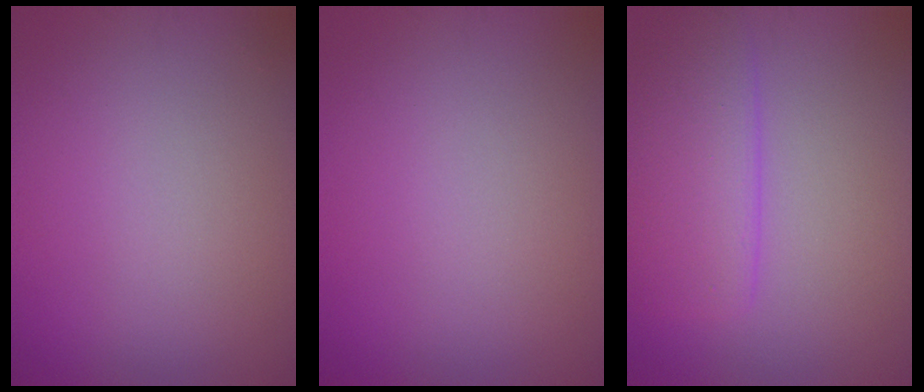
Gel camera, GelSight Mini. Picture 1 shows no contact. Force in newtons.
{"total": 0.0}
{"total": 5.2, "press": 5.2, "slide": 0.4}